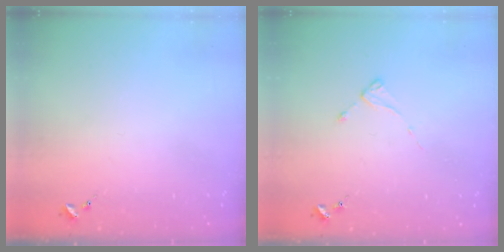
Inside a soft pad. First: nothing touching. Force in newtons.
{"total": 2.0, "press": 2.0, "slide": 0.3}